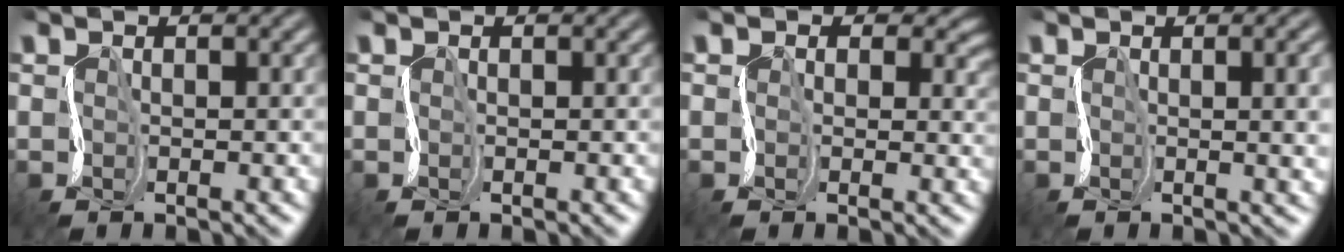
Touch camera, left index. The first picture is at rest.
{"total": 0.0}
{"total": 4.6, "force": [1.4, 3.5, 2.6], "torque": [-0.040, 0.009, 0.017]}
{"total": 6.6, "force": [0.4, 3.1, 5.8], "torque": [-0.042, 0.009, 0.006]}